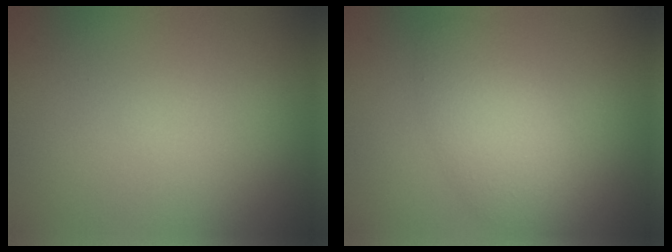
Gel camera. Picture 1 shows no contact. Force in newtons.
{"total": 3.9, "press": 3.9, "slide": 0.2}